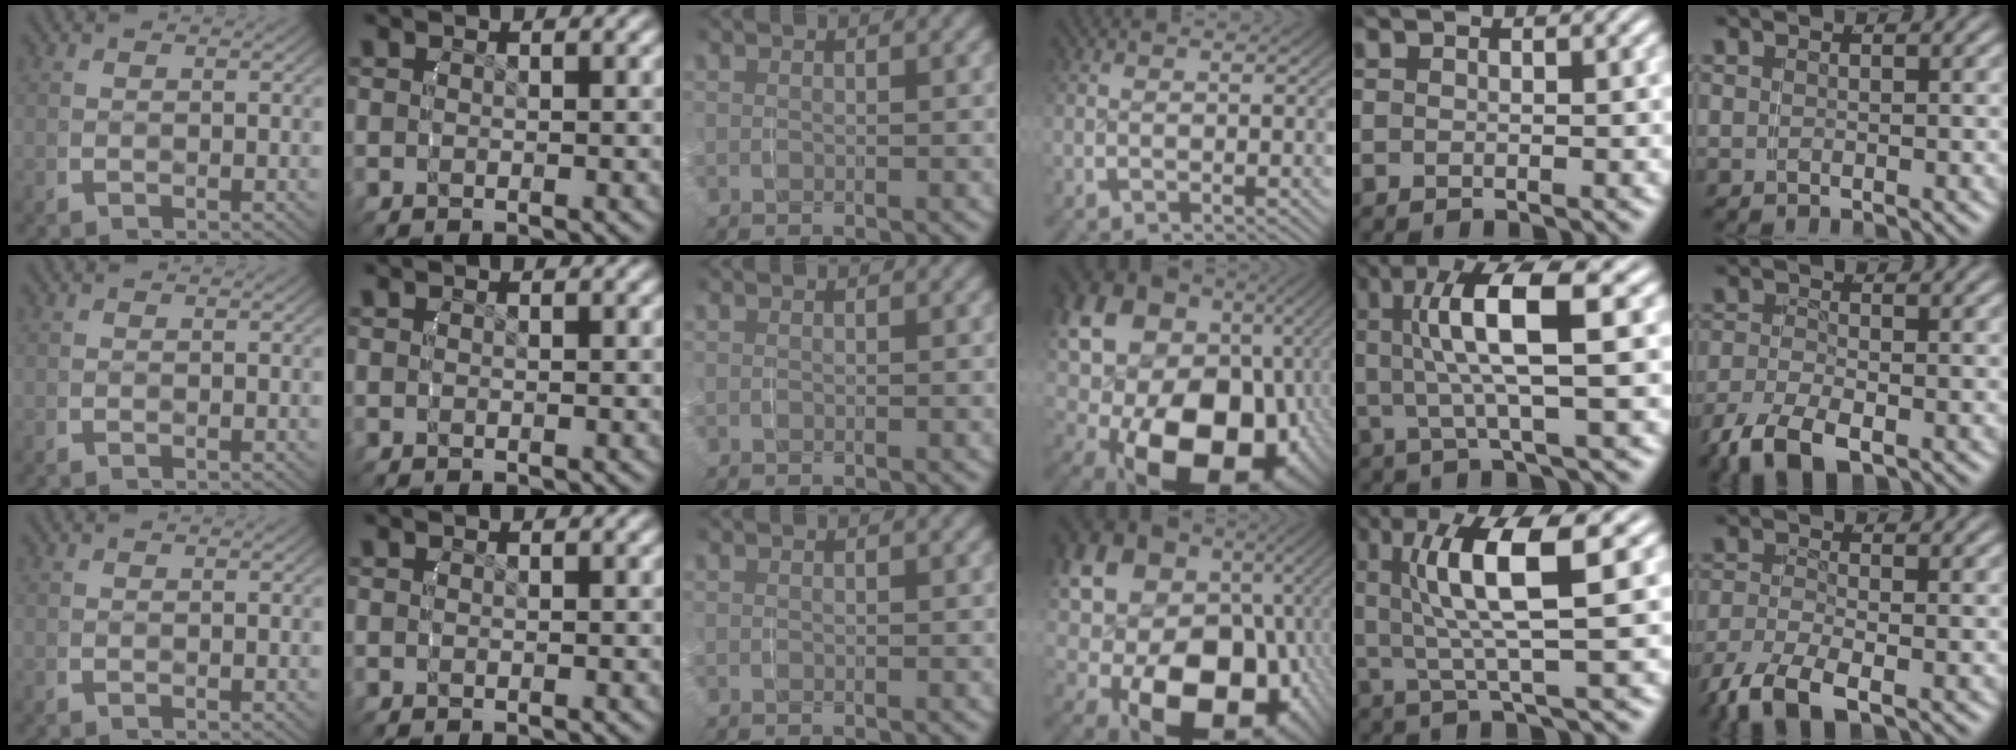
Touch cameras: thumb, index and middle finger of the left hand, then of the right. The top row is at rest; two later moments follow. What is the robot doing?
{"motion": "grasp_and_lifting", "object": "towel"}